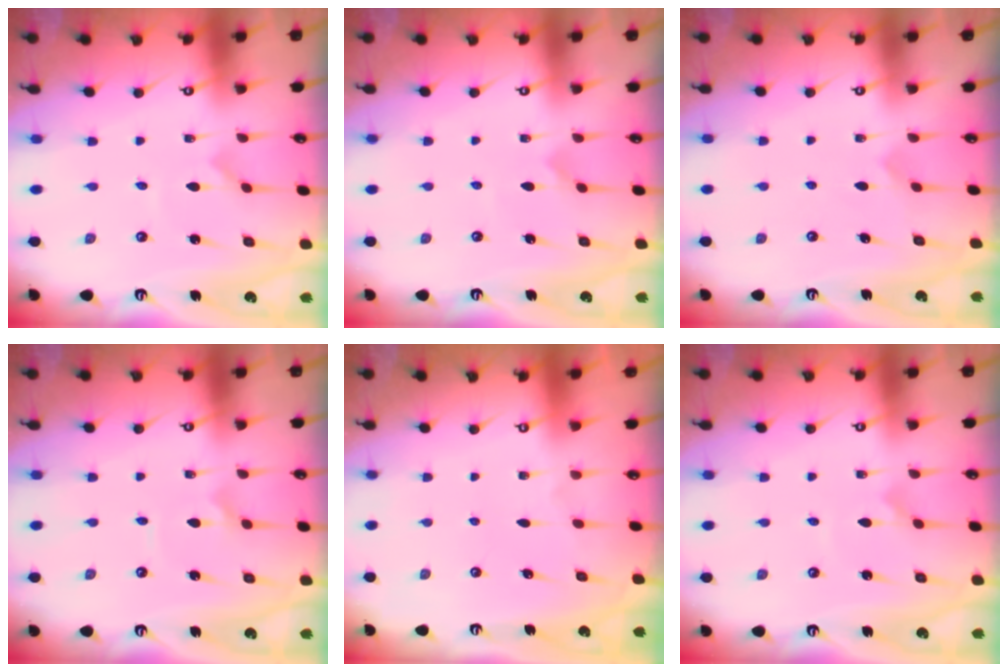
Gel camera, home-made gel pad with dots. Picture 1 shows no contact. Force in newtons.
{"total": 2.7, "press": 2.7, "slide": 0.3}
{"total": 3.6, "press": 3.5, "slide": 0.3}
{"total": 1.6, "press": 1.5, "slide": 0.2}
{"total": 0.0}
{"total": 1.1, "press": 1.1, "slide": 0.0}